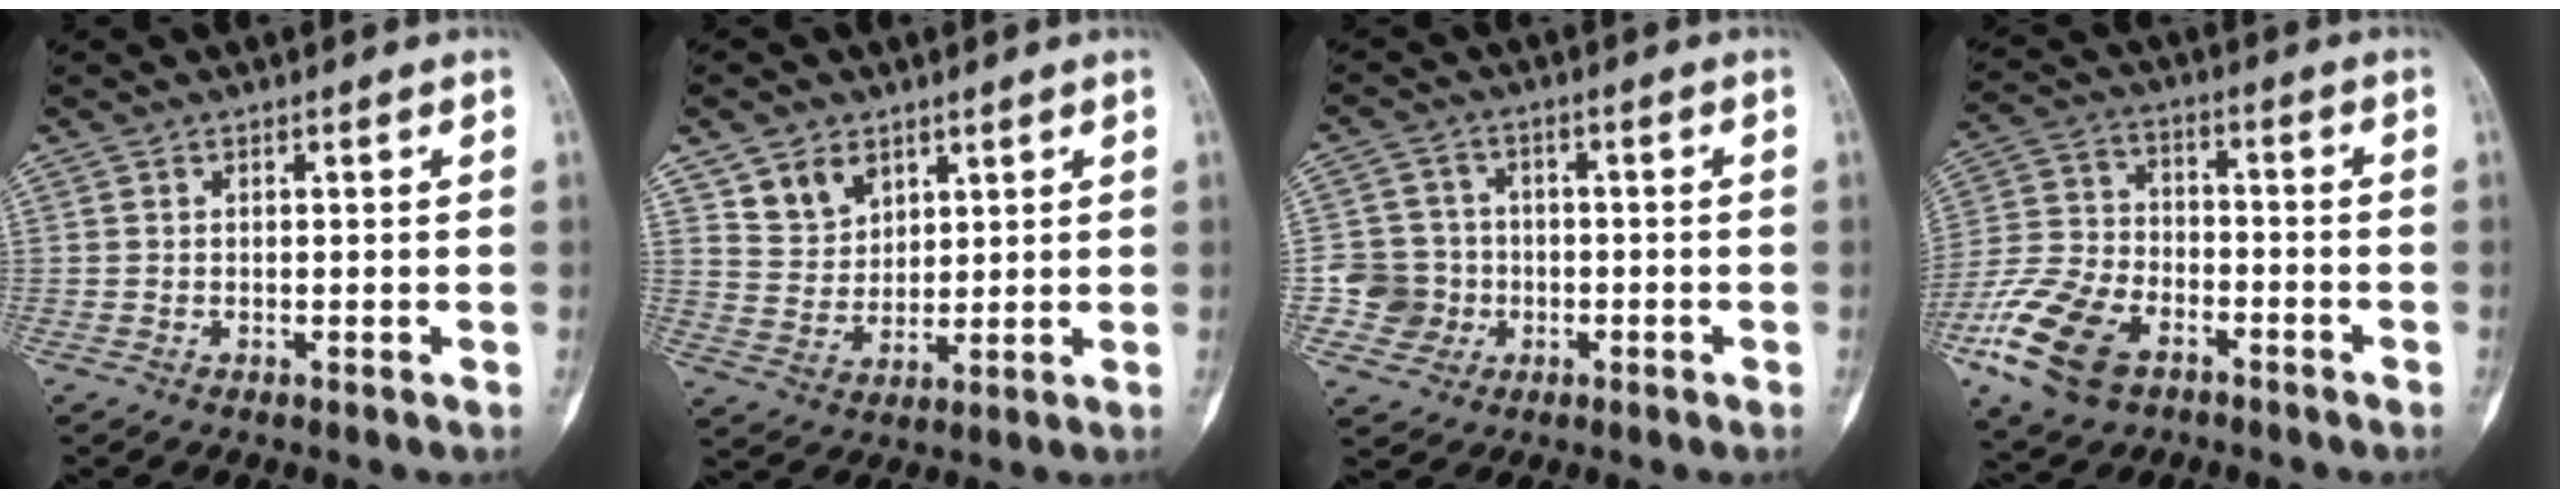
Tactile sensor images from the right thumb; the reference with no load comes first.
{"total": 7.2, "force": [4.2, 5.2, 2.7], "torque": [-0.022, -0.029, 0.086]}
{"total": 7.2, "force": [-1.7, 6.9, 0.8], "torque": [0.021, 0.015, -0.032]}
{"total": 16.0, "force": [-8.1, 9.6, 9.9], "torque": [-0.197, 0.029, -0.153]}